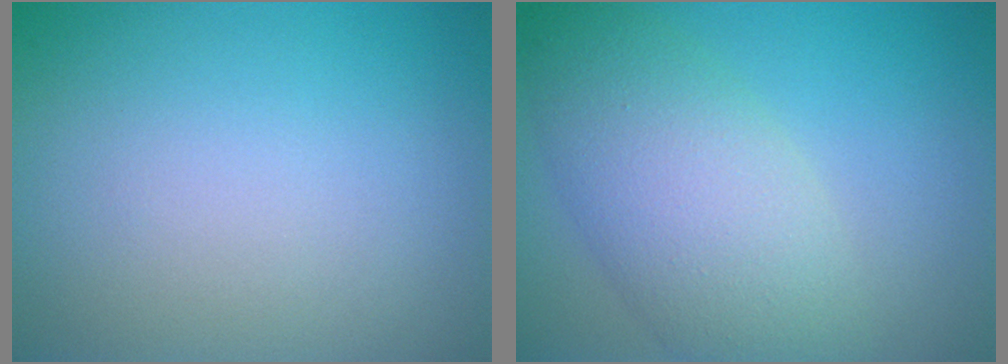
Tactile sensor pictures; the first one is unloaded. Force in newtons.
{"total": 6.3, "press": 6.3, "slide": 0.4}